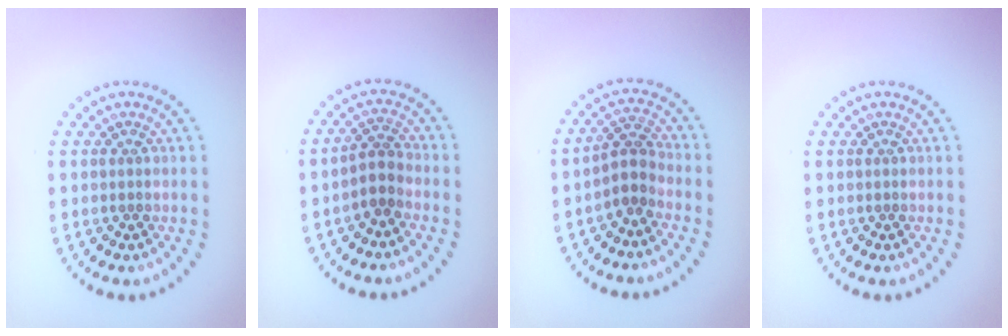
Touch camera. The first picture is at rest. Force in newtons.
{"total": 2.2, "press": 1.8, "slide": 1.3}
{"total": 2.5, "press": 2.0, "slide": 1.6}
{"total": 0.0}